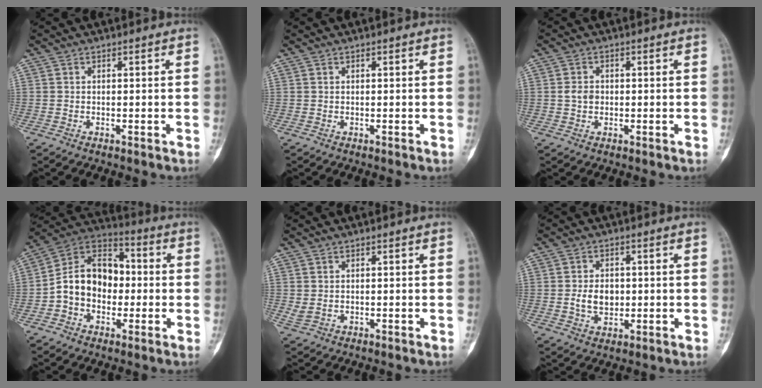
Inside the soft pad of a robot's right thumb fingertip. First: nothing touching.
{"total": 0.0}
{"total": 2.4, "force": [0.0, 2.0, 1.3], "torque": [-0.012, 0.006, -0.002]}
{"total": 14.4, "force": [-1.3, 10.9, 9.4], "torque": [-0.123, 0.043, -0.036]}
{"total": 1.3, "force": [0.1, 1.0, 0.9], "torque": [-0.022, 0.002, 0.005]}
{"total": 5.4, "force": [-0.2, 3.9, 3.7], "torque": [-0.051, -0.001, -0.001]}